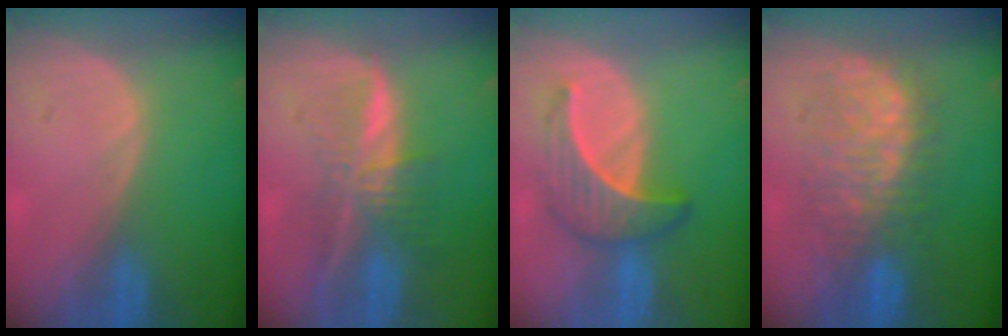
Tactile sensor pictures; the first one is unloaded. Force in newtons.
{"total": 7.3, "press": 6.1, "slide": 4.0}
{"total": 6.8, "press": 6.2, "slide": 2.9}
{"total": 8.8, "press": 8.8, "slide": 0.6}